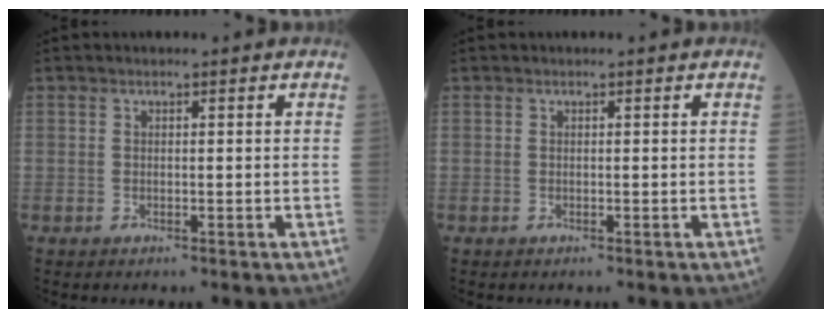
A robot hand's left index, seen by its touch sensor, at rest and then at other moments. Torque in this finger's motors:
{"motor_torque": [0.00, 0.00, 0.00, 0.00]}